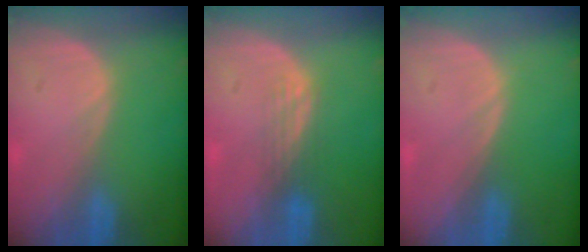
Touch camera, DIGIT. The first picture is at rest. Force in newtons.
{"total": 2.9, "press": 2.5, "slide": 1.5}
{"total": 0.0}